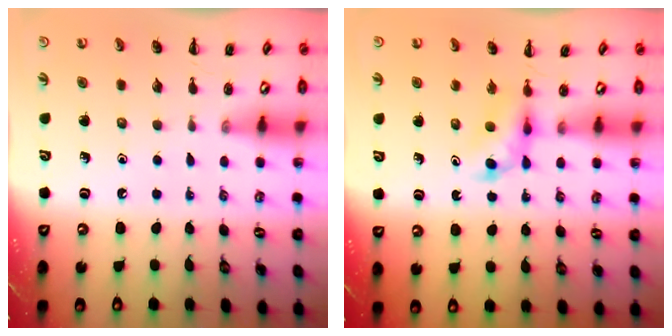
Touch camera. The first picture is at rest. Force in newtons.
{"total": 3.6, "press": 3.3, "slide": 1.3}